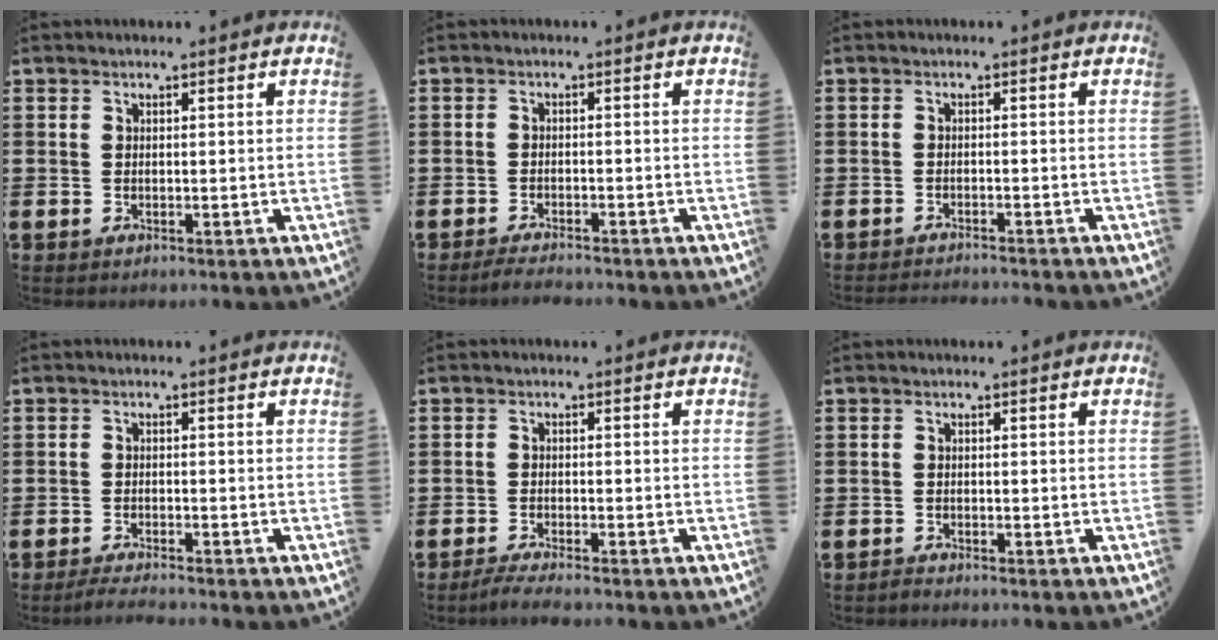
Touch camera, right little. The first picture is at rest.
{"total": 1.7, "force": [-1.6, 0.0, 0.4], "torque": [-0.010, 0.002, -0.031]}
{"total": 1.2, "force": [-1.2, -0.2, 0.0], "torque": [-0.002, 0.001, -0.024]}
{"total": 1.6, "force": [-1.5, -0.1, 0.5], "torque": [-0.009, 0.002, -0.030]}
{"total": 1.8, "force": [-1.5, -0.1, 1.0], "torque": [-0.015, 0.001, -0.029]}
{"total": 0.7, "force": [-0.7, 0.0, 0.0], "torque": [-0.003, -0.003, -0.014]}